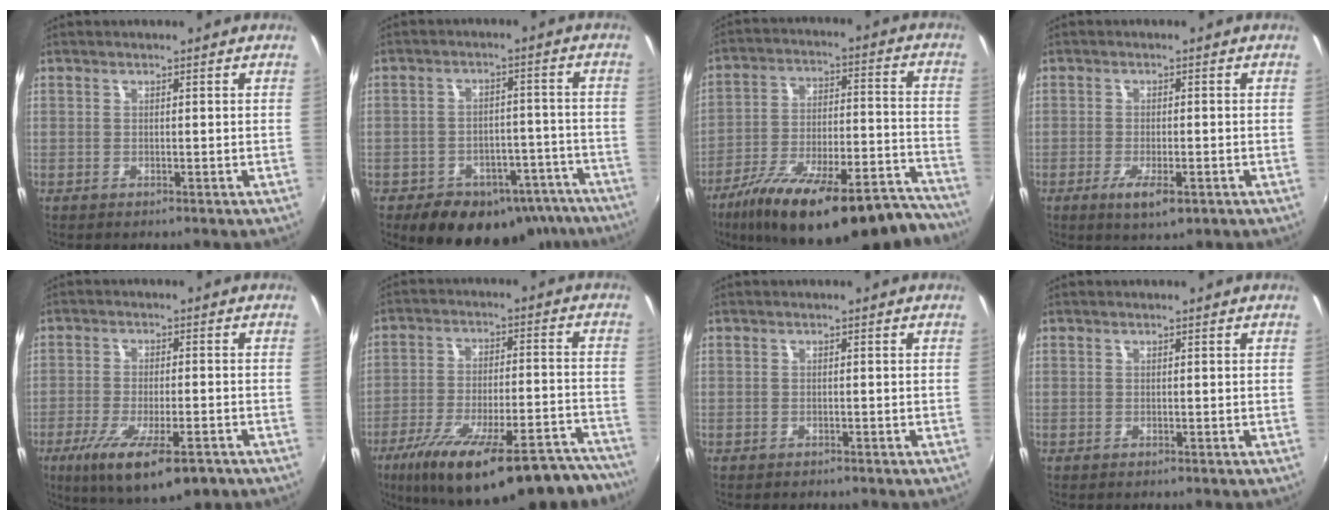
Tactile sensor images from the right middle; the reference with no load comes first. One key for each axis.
{"total": 17.7, "fx": -12.9, "fy": 9.9, "fz": 6.9, "tx": -0.126, "ty": 0.036, "tz": -0.139}
{"total": 29.1, "fx": -23.2, "fy": 8.2, "fz": 15.4, "tx": -0.242, "ty": -0.015, "tz": -0.323}
{"total": 4.8, "fx": -2.2, "fy": 1.3, "fz": 4.0, "tx": -0.083, "ty": -0.013, "tz": -0.037}
{"total": 14.1, "fx": -8.2, "fy": 3.7, "fz": 10.9, "tx": -0.208, "ty": -0.051, "tz": -0.128}
{"total": 27.1, "fx": -21.0, "fy": 7.6, "fz": 15.5, "tx": -0.246, "ty": -0.026, "tz": -0.285}
{"total": 0.6, "fx": -0.6, "fy": 0.2, "fz": 0.1, "tx": -0.006, "ty": 0.001, "tz": -0.007}
{"total": 0.0}